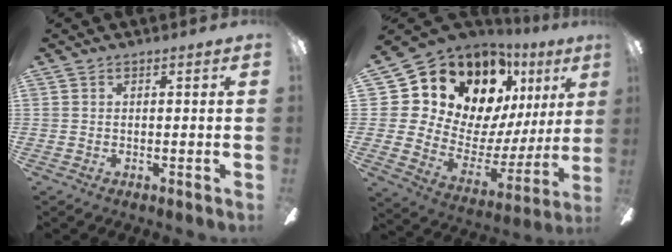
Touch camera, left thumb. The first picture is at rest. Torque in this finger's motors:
{"motor_torque": [1.15, 1.10, 0.17, -0.17, 0.14]}